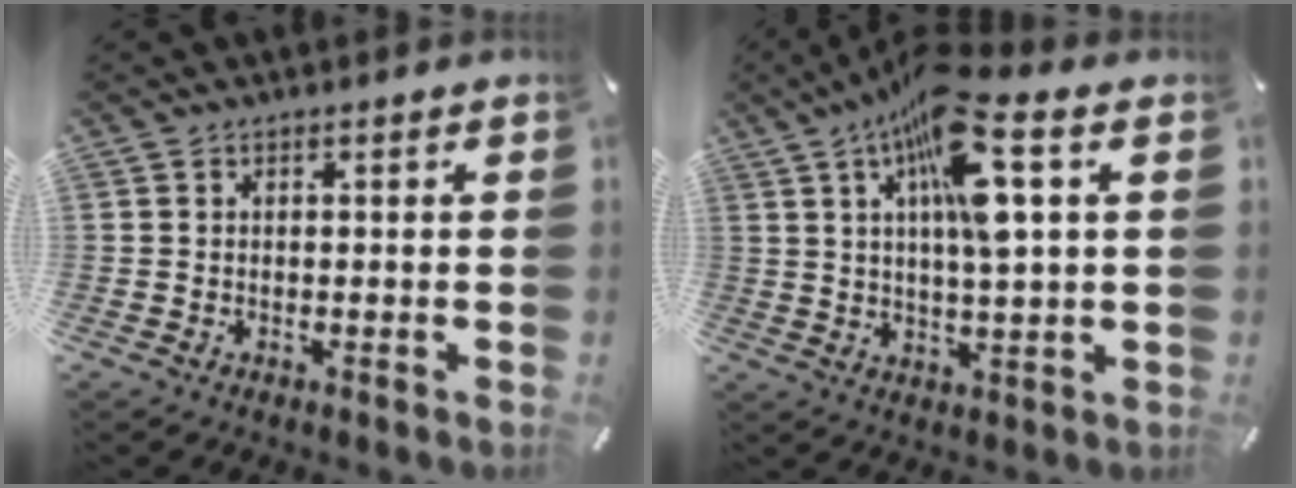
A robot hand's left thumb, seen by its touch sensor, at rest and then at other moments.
{"total": 14.9, "force": [6.4, 3.7, 13.0], "torque": [-0.227, -0.021, 0.100]}